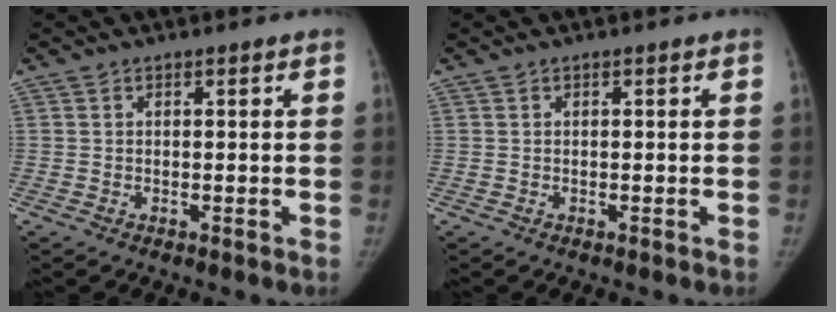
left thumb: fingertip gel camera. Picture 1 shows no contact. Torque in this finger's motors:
{"motor_torque": [-0.11, -0.15, 0.50, -0.24, 0.08]}